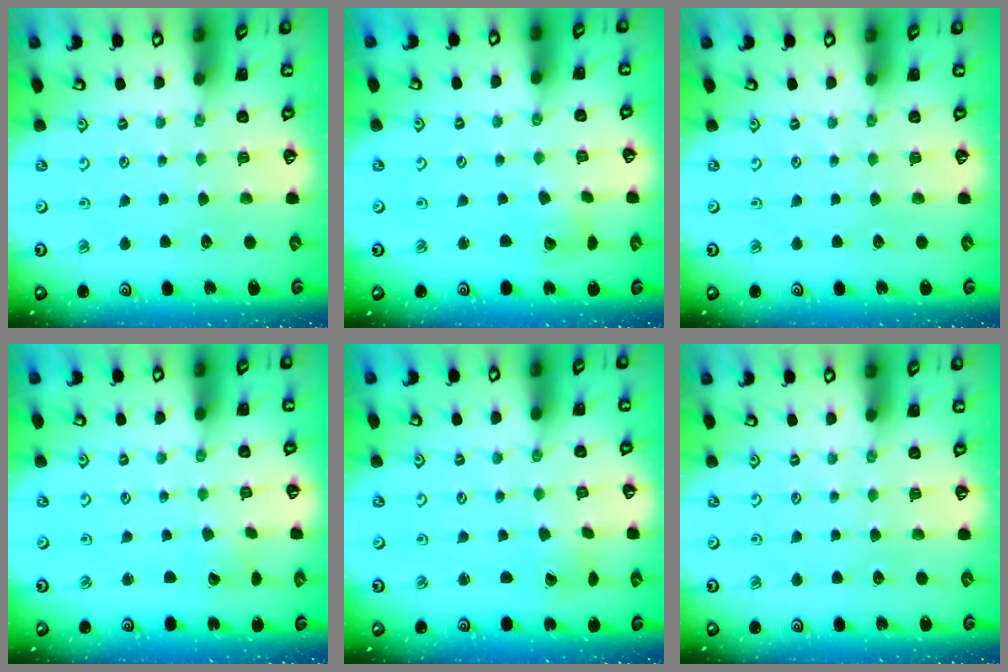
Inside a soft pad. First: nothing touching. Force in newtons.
{"total": 3.9, "press": 3.8, "slide": 0.5}
{"total": 0.0}
{"total": 1.1, "press": 1.1, "slide": 0.1}
{"total": 1.0, "press": 1.0, "slide": 0.1}
{"total": 0.0}